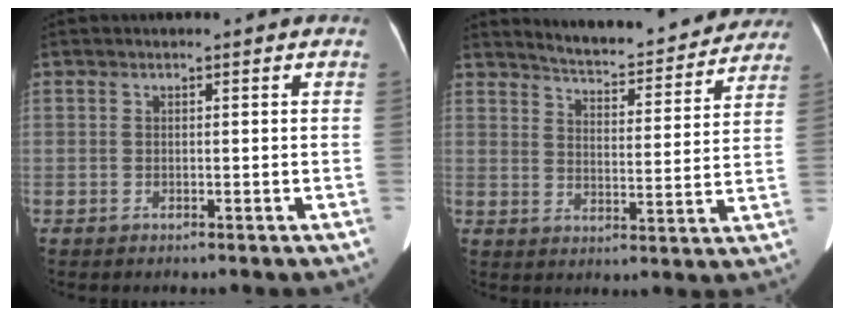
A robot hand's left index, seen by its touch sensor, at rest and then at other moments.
{"total": 16.3, "force": [15.4, 2.7, 4.8], "torque": [-0.056, -0.016, 0.194]}